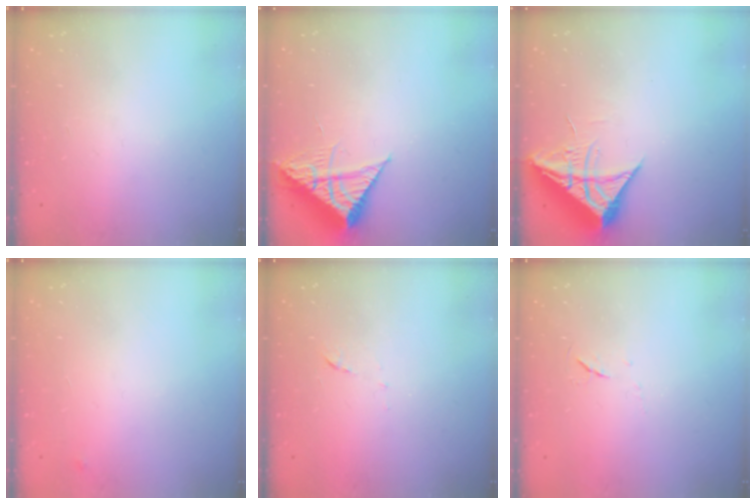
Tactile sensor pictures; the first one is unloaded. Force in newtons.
{"total": 8.8, "press": 8.8, "slide": 1.0}
{"total": 10.0, "press": 9.9, "slide": 1.0}
{"total": 2.5, "press": 2.4, "slide": 0.4}
{"total": 5.5, "press": 5.4, "slide": 0.4}
{"total": 3.8, "press": 3.7, "slide": 0.6}